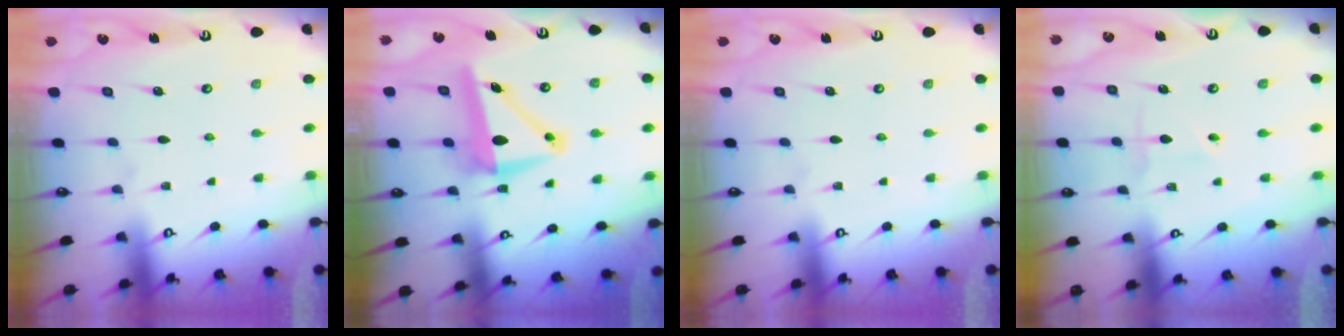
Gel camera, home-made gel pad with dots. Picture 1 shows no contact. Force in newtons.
{"total": 10.1, "press": 9.8, "slide": 2.2}
{"total": 0.0}
{"total": 2.0, "press": 2.0, "slide": 0.2}